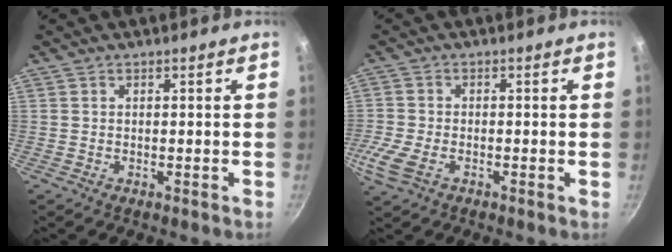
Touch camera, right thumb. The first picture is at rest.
{"total": 5.8, "force": [-2.4, 3.0, 4.4], "torque": [-0.106, -0.004, -0.056]}